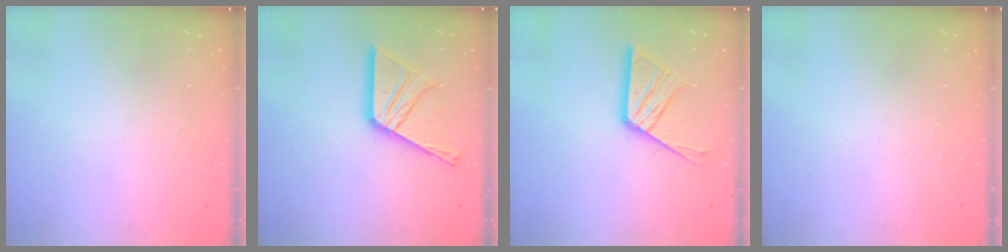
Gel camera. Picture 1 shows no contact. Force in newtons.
{"total": 16.1, "press": 16.1, "slide": 1.5}
{"total": 13.5, "press": 13.5, "slide": 1.2}
{"total": 0.0}